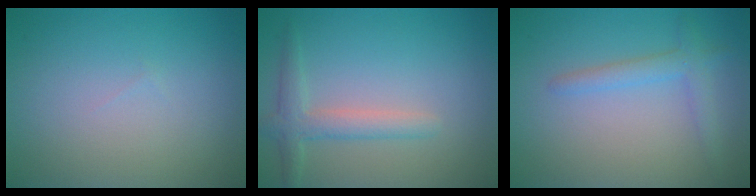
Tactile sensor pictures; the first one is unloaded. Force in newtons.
{"total": 2.6, "press": 2.6, "slide": 0.2}
{"total": 2.2, "press": 2.2, "slide": 0.1}